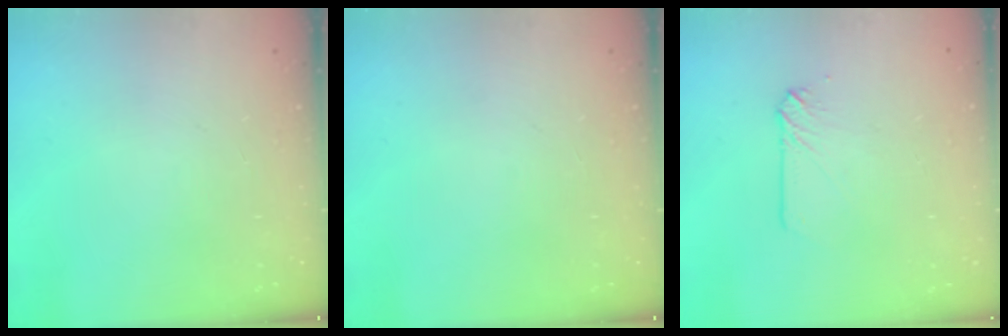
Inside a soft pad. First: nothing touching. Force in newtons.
{"total": 0.0}
{"total": 3.9, "press": 3.9, "slide": 0.5}